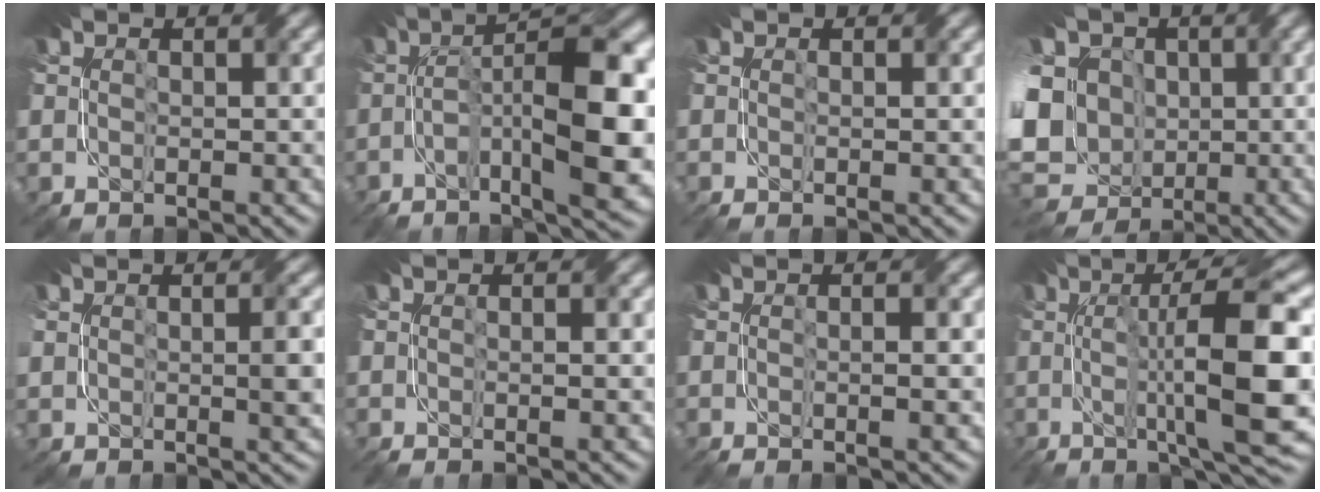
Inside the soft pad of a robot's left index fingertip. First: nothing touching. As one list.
[{"total": 11.9, "force": [-1.8, 3.3, 11.3], "torque": [-0.180, 0.003, -0.025]}, {"total": 0.6, "force": [-0.2, -0.1, 0.5], "torque": [-0.009, -0.003, -0.004]}, {"total": 17.9, "force": [-2.0, 14.9, 9.8], "torque": [-0.217, 0.012, -0.061]}, {"total": 2.1, "force": [0.1, 0.6, 2.0], "torque": [-0.038, -0.001, 0.003]}, {"total": 1.4, "force": [-0.1, 0.2, 1.4], "torque": [-0.020, -0.005, -0.006]}, {"total": 2.3, "force": [0.0, 0.4, 2.2], "torque": [-0.026, -0.003, -0.007]}, {"total": 12.2, "force": [0.3, 2.6, 12.0], "torque": [-0.173, 0.005, 0.008]}]